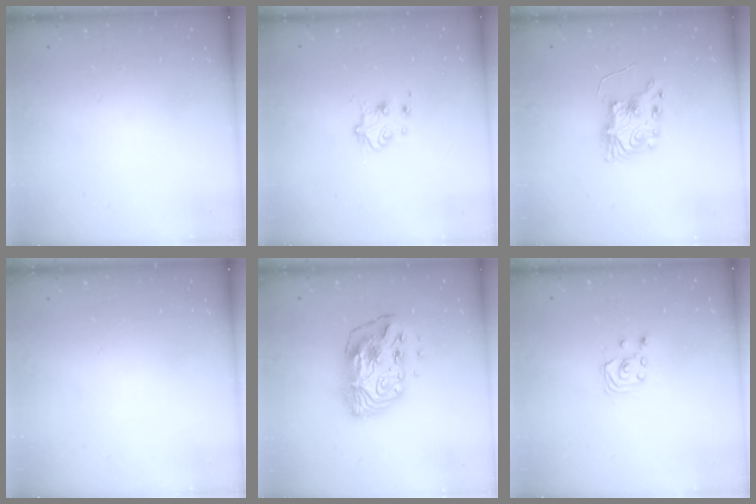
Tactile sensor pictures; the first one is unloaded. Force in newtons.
{"total": 5.3, "press": 5.2, "slide": 0.6}
{"total": 8.4, "press": 8.4, "slide": 0.2}
{"total": 0.0}
{"total": 13.7, "press": 13.7, "slide": 1.0}
{"total": 2.9, "press": 2.8, "slide": 0.3}